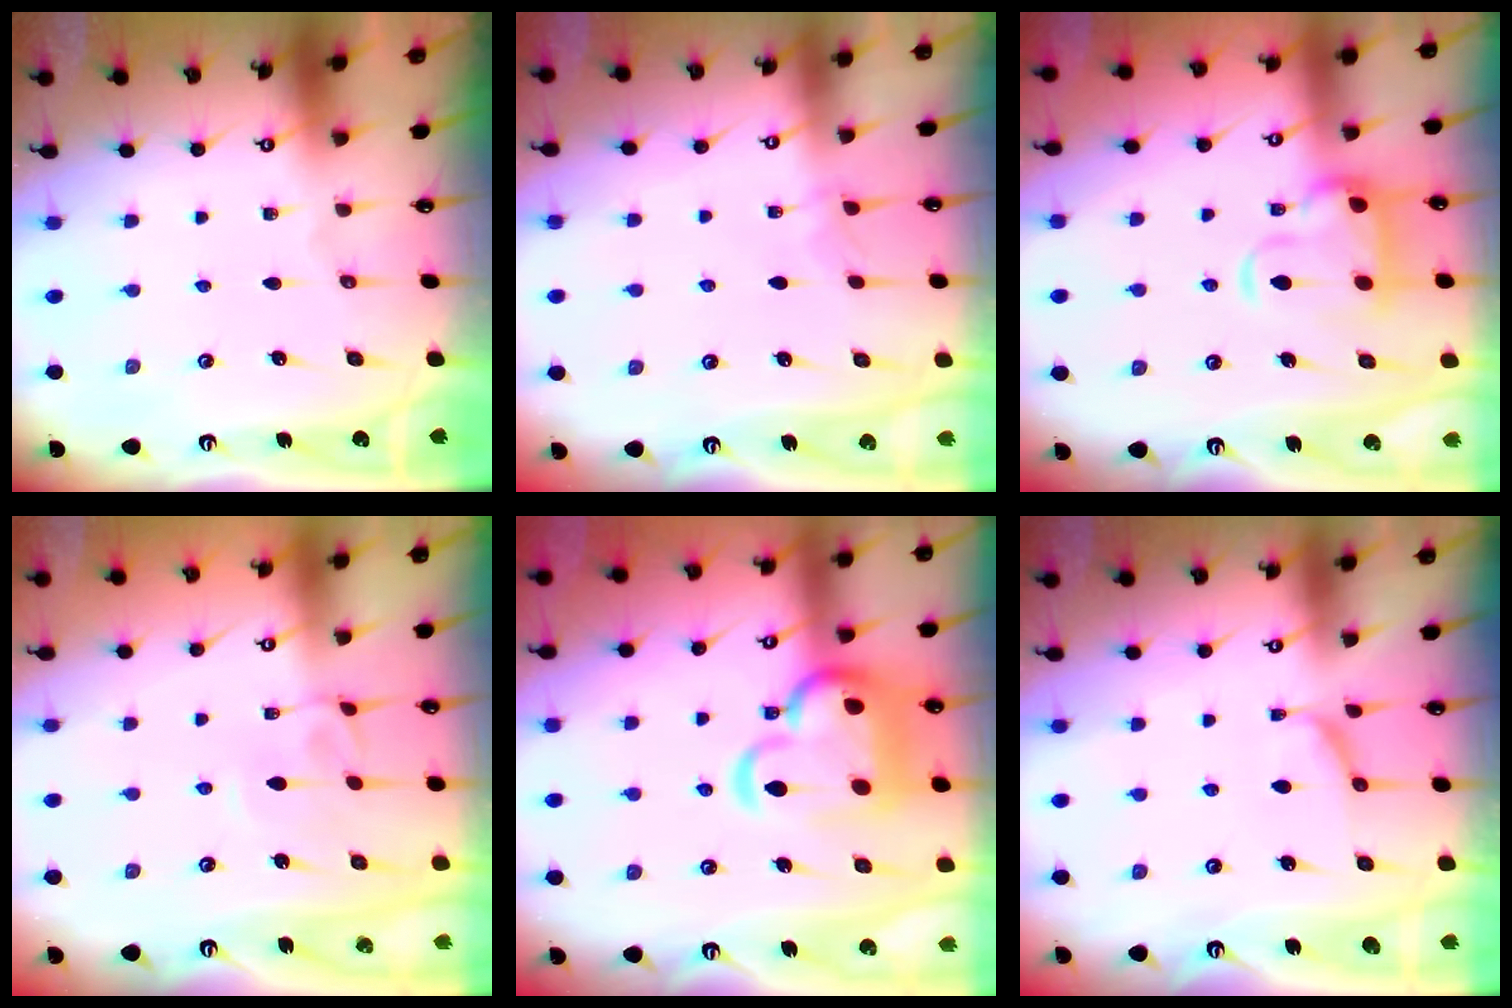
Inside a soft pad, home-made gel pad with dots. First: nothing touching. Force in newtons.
{"total": 3.5, "press": 3.5, "slide": 0.2}
{"total": 5.9, "press": 5.7, "slide": 1.6}
{"total": 3.9, "press": 3.9, "slide": 0.2}
{"total": 12.1, "press": 11.8, "slide": 2.4}
{"total": 2.3, "press": 2.0, "slide": 1.1}